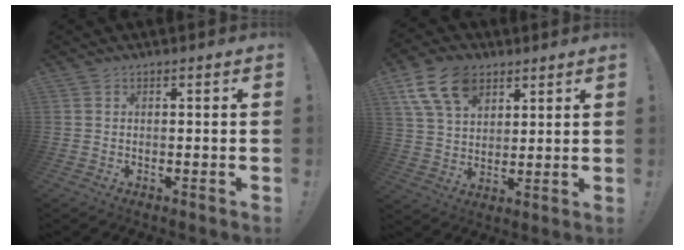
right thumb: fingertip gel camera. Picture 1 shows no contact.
{"total": 14.0, "force": [7.5, 9.1, 7.5], "torque": [-0.134, -0.023, 0.146]}